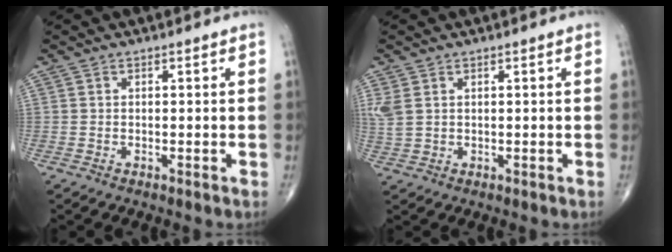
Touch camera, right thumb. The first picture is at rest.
{"total": 3.1, "force": [1.2, 1.9, 2.1], "torque": [-0.064, 0.006, 0.032]}